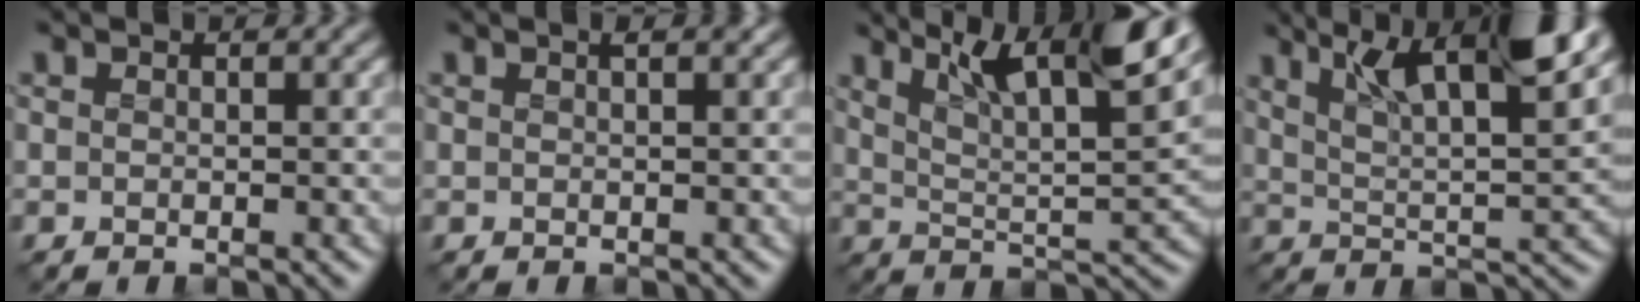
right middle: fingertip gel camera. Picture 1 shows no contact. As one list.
[{"total": 1.0, "force": [0.6, 0.1, 0.8], "torque": [-0.014, 0.002, 0.008]}, {"total": 10.8, "force": [6.7, 3.0, 8.0], "torque": [-0.127, 0.011, 0.095]}, {"total": 9.6, "force": [5.5, 2.4, 7.5], "torque": [-0.128, 0.012, 0.091]}]